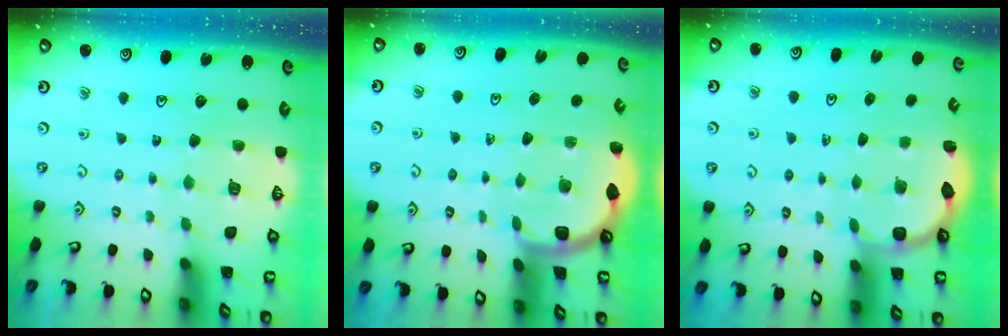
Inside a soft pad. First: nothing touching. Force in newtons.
{"total": 1.9, "press": 1.9, "slide": 0.0}
{"total": 2.9, "press": 2.6, "slide": 1.2}